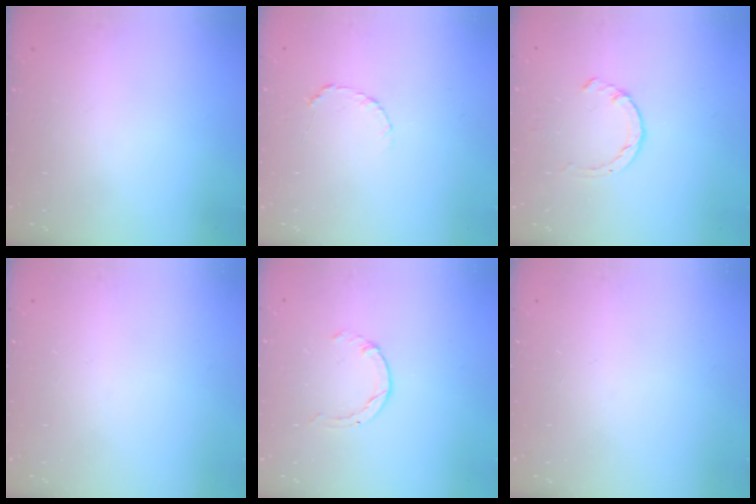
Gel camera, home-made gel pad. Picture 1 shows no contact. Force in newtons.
{"total": 3.5, "press": 3.5, "slide": 0.4}
{"total": 1.4, "press": 1.3, "slide": 0.3}
{"total": 0.0}
{"total": 0.5, "press": 0.5, "slide": 0.1}
{"total": 0.0}